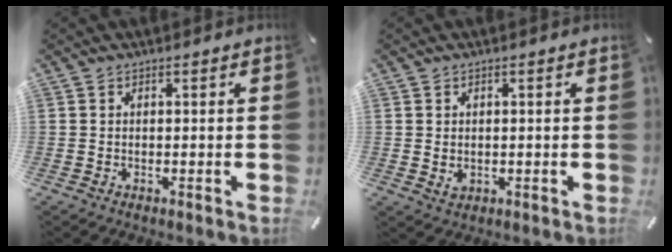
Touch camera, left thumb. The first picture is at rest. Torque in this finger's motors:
{"motor_torque": [0.14, -0.06, -0.06, 0.01, 0.01]}